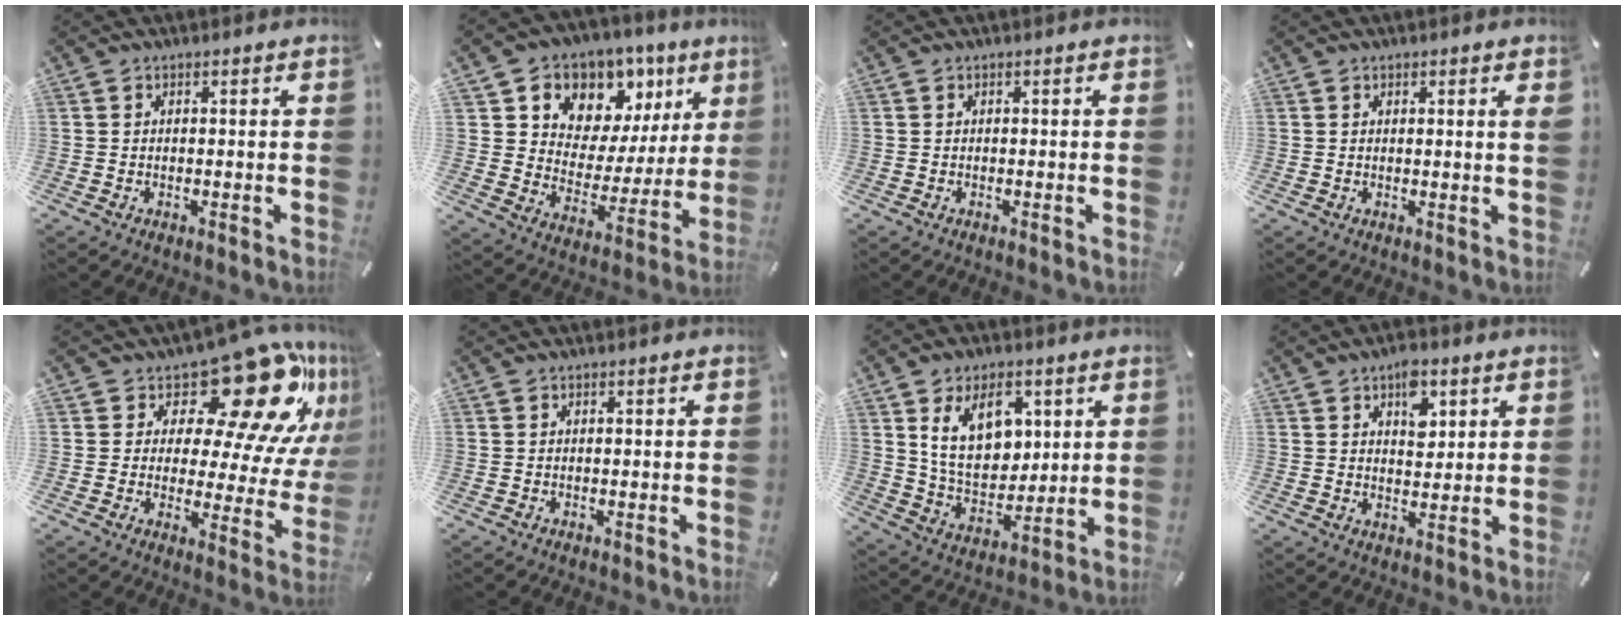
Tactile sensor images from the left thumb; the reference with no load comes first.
{"total": 9.4, "force": [6.0, 7.2, 0.7], "torque": [-0.011, -0.080, 0.108]}
{"total": 0.0}
{"total": 1.2, "force": [0.6, 0.0, 1.0], "torque": [-0.013, -0.003, 0.008]}
{"total": 20.7, "force": [13.7, 8.6, 12.9], "torque": [-0.167, -0.116, 0.221]}
{"total": 0.0}
{"total": 14.8, "force": [5.9, 10.2, 8.9], "torque": [-0.163, -0.014, 0.109]}
{"total": 7.1, "force": [3.4, 4.4, 4.3], "torque": [-0.047, -0.010, 0.054]}